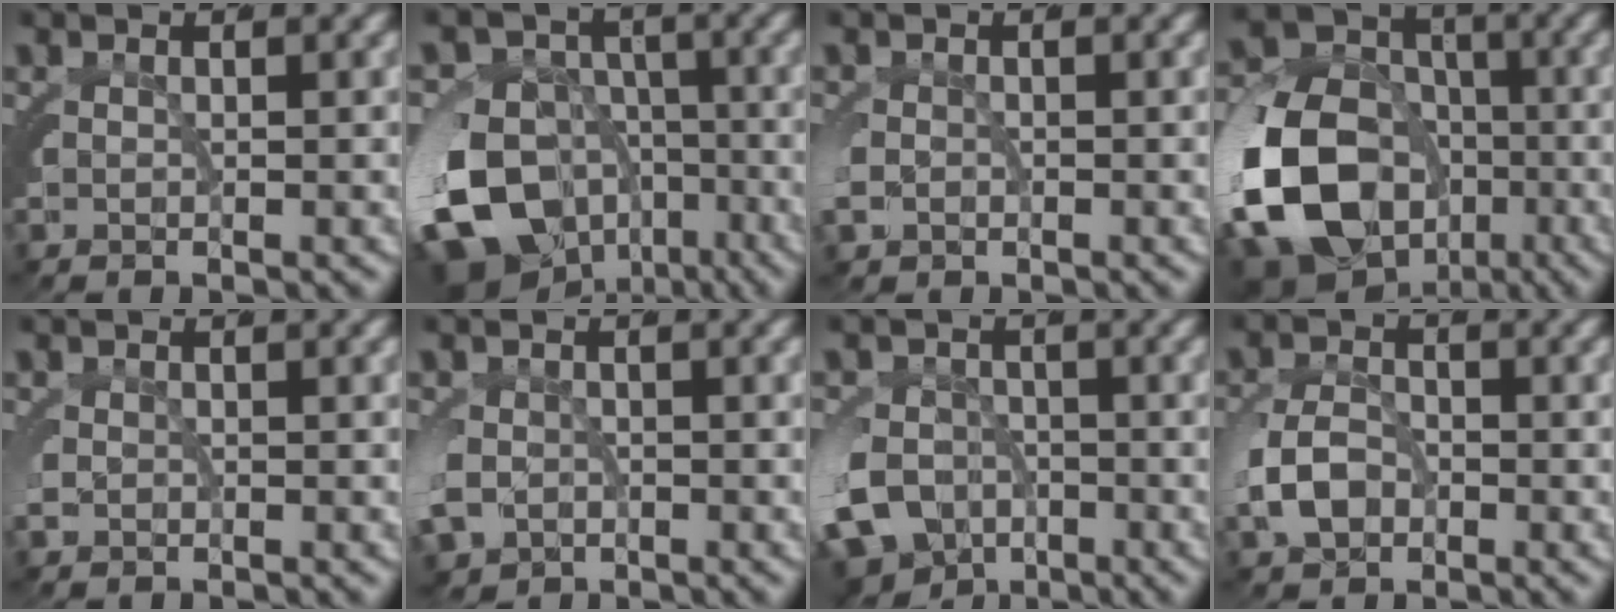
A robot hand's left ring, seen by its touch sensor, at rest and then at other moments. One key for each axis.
{"total": 16.5, "fx": -5.8, "fy": 13.4, "fz": 7.6, "tx": -0.164, "ty": -0.083, "tz": -0.076}
{"total": 1.3, "fx": -0.5, "fy": 1.0, "fz": 0.5, "tx": -0.025, "ty": -0.004, "tz": -0.005}
{"total": 18.3, "fx": -4.8, "fy": 14.8, "fz": 9.6, "tx": -0.215, "ty": -0.076, "tz": -0.064}
{"total": 0.8, "fx": -0.3, "fy": 0.7, "fz": 0.4, "tx": -0.018, "ty": -0.003, "tz": -0.001}
{"total": 3.5, "fx": -1.6, "fy": 2.9, "fz": 1.3, "tx": -0.044, "ty": -0.019, "tz": -0.019}
{"total": 11.2, "fx": -5.6, "fy": 9.3, "fz": 2.7, "tx": -0.059, "ty": -0.041, "tz": -0.089}
{"total": 3.1, "fx": -0.9, "fy": 2.1, "fz": 2.1, "tx": -0.051, "ty": -0.005, "tz": -0.008}